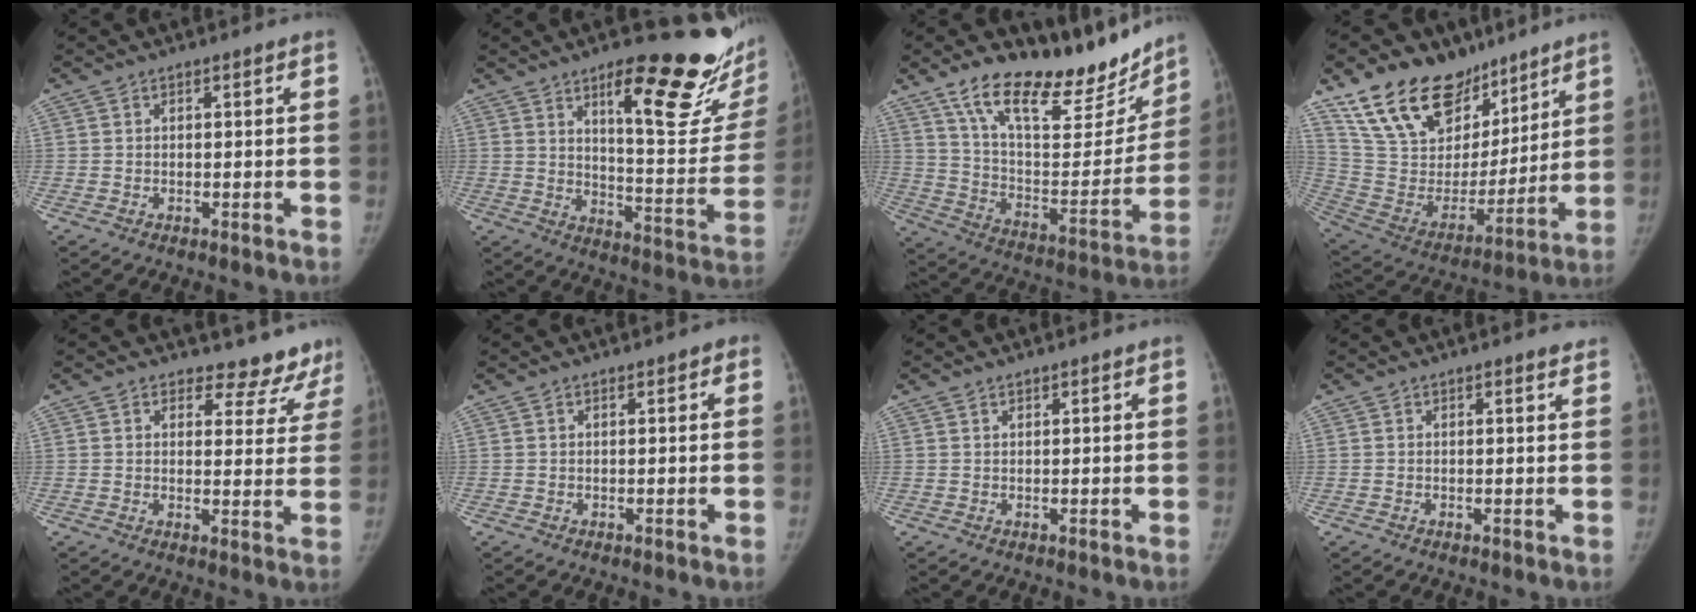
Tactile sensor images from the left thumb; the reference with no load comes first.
{"total": 23.2, "force": [14.4, 6.1, 17.2], "torque": [-0.186, -0.089, 0.208]}
{"total": 25.3, "force": [19.2, 9.4, 13.5], "torque": [-0.157, -0.088, 0.306]}
{"total": 24.5, "force": [17.3, 13.6, 10.7], "torque": [-0.150, -0.070, 0.311]}
{"total": 9.6, "force": [8.8, 3.9, 0.4], "torque": [0.050, -0.061, 0.081]}
{"total": 1.0, "force": [0.5, 0.6, 0.7], "torque": [-0.003, 0.005, 0.005]}
{"total": 1.0, "force": [0.9, 0.4, 0.4], "torque": [-0.003, -0.005, 0.013]}
{"total": 1.5, "force": [1.3, 0.3, 0.8], "torque": [-0.005, -0.005, 0.016]}